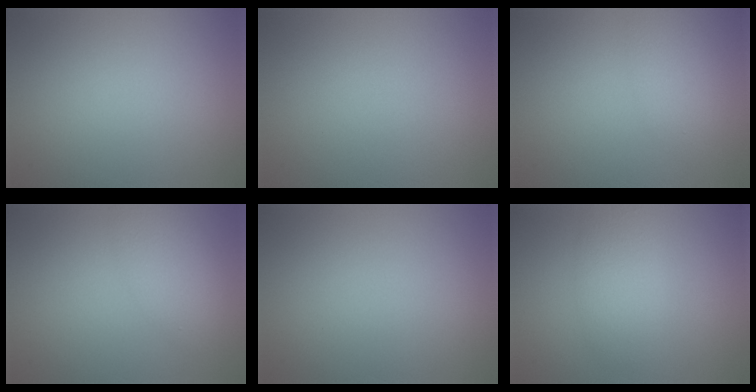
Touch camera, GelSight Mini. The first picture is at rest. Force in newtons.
{"total": 0.0}
{"total": 2.3, "press": 2.3, "slide": 0.1}
{"total": 3.3, "press": 3.3, "slide": 0.2}
{"total": 0.0}
{"total": 2.9, "press": 2.9, "slide": 0.1}